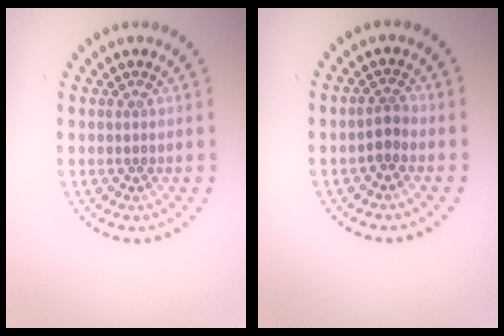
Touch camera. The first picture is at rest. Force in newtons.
{"total": 1.3, "press": 1.1, "slide": 0.8}